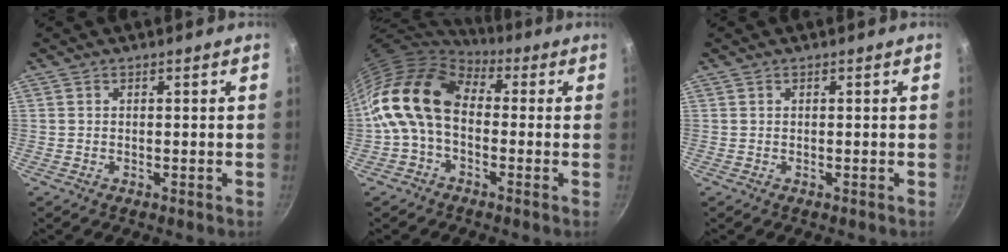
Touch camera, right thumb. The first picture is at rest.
{"total": 14.4, "force": [0.4, 9.9, 10.5], "torque": [-0.181, 0.027, -0.013]}
{"total": 0.0}